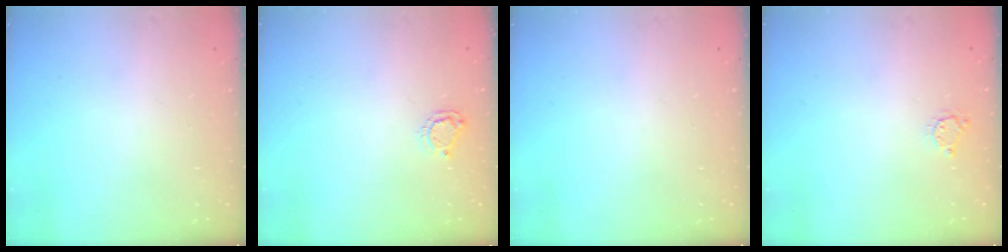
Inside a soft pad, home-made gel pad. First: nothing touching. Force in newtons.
{"total": 4.7, "press": 4.6, "slide": 0.4}
{"total": 0.0}
{"total": 3.3, "press": 3.3, "slide": 0.3}